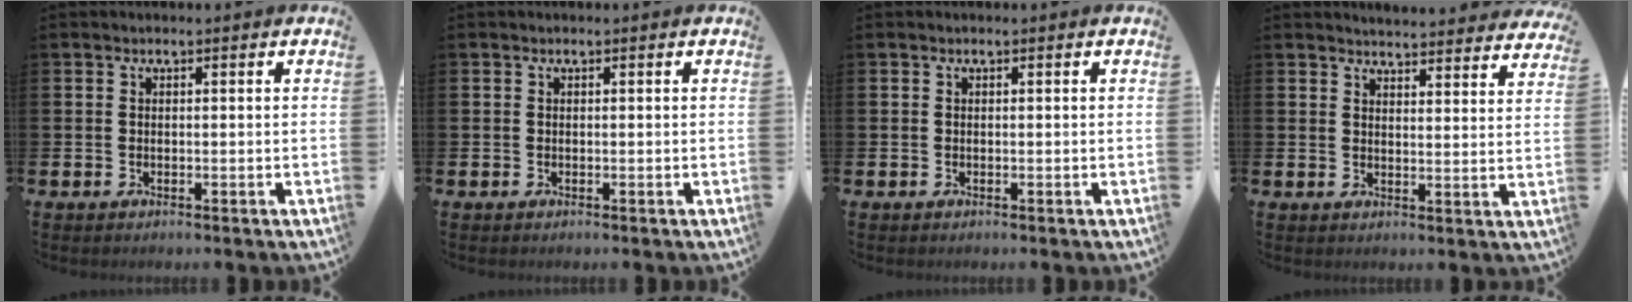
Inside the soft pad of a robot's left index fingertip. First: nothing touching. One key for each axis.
{"total": 0.0}
{"total": 0.0}
{"total": 4.3, "fx": 4.3, "fy": 0.3, "fz": -0.1, "tx": 0.002, "ty": -0.033, "tz": 0.075}